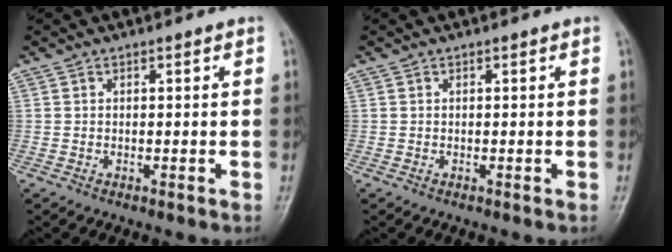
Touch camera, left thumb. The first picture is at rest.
{"total": 0.0}